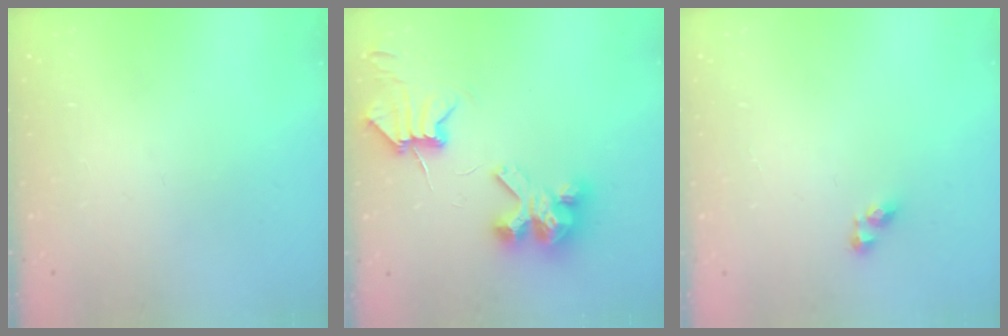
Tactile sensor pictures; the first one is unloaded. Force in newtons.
{"total": 6.3, "press": 6.3, "slide": 0.8}
{"total": 4.8, "press": 4.7, "slide": 0.3}